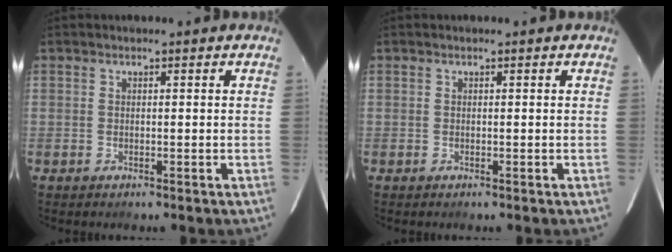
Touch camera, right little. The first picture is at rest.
{"total": 0.0}